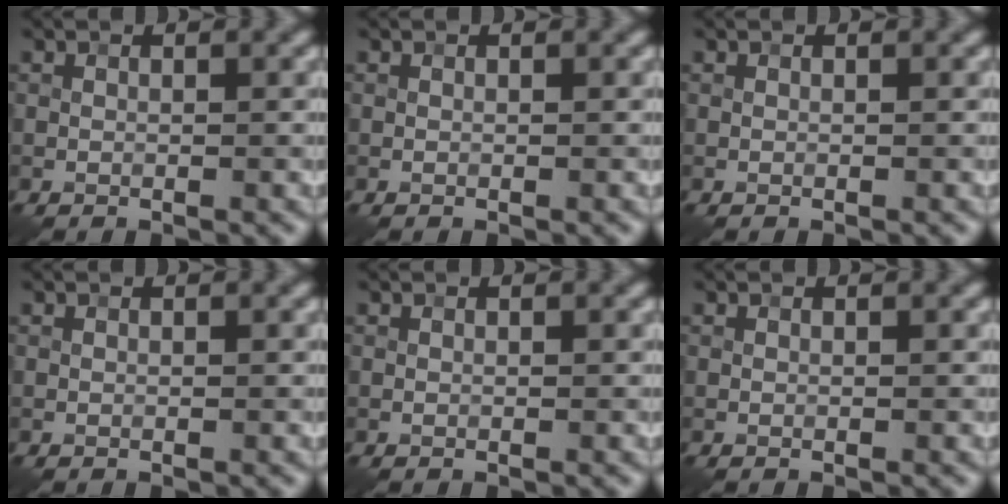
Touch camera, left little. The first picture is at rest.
{"total": 0.0}
{"total": 0.0}
{"total": 0.0}
{"total": 0.0}
{"total": 0.0}